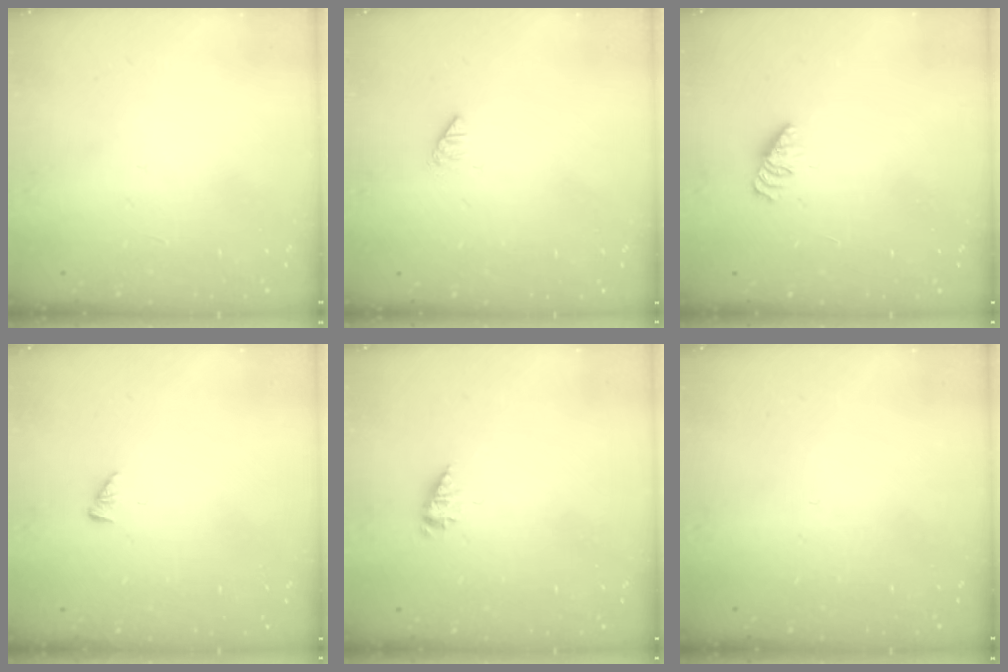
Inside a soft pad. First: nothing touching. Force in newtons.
{"total": 0.0}
{"total": 2.5, "press": 2.4, "slide": 0.4}
{"total": 0.7, "press": 0.7, "slide": 0.1}
{"total": 2.3, "press": 2.3, "slide": 0.3}
{"total": 0.0}